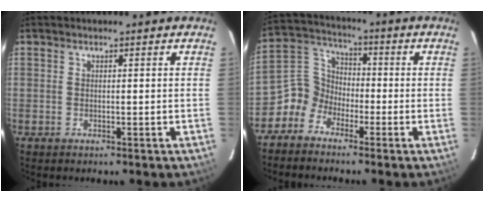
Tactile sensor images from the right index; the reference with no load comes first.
{"total": 6.6, "force": [-4.0, 5.2, 1.0], "torque": [-0.027, 0.034, -0.098]}